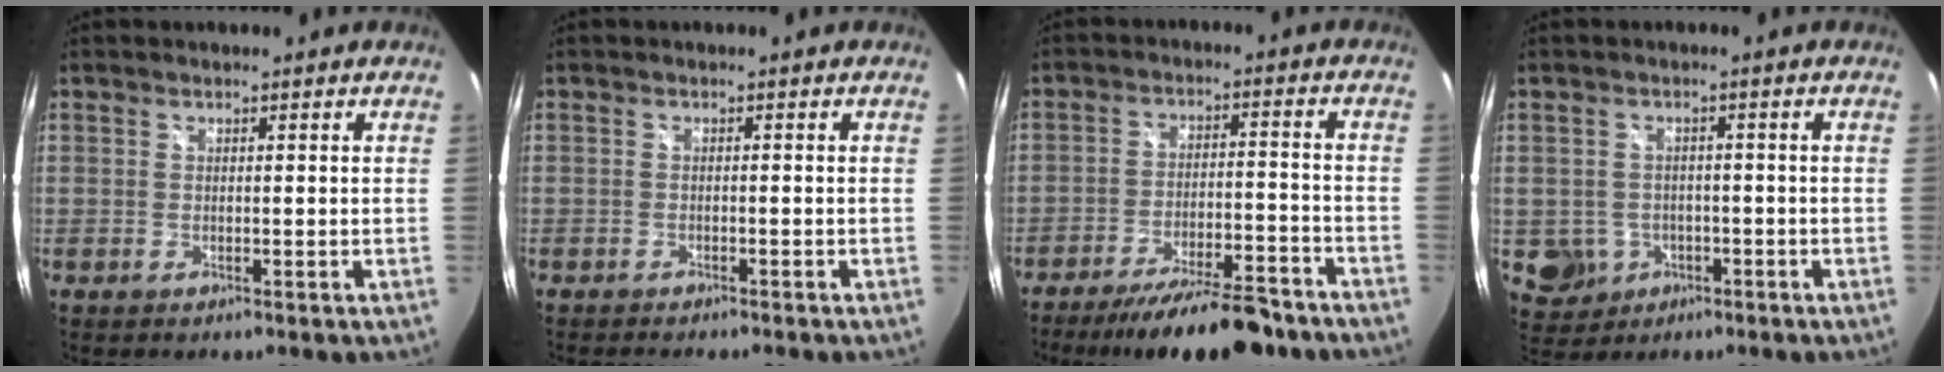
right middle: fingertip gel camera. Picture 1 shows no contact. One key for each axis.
{"total": 3.7, "fx": -3.2, "fy": 0.9, "fz": 1.5, "tx": -0.030, "ty": -0.016, "tz": -0.048}
{"total": 16.6, "fx": -13.7, "fy": 4.0, "fz": 8.5, "tx": -0.150, "ty": -0.017, "tz": -0.196}
{"total": 6.9, "fx": -2.1, "fy": 6.3, "fz": 1.8, "tx": -0.057, "ty": 0.002, "tz": -0.016}